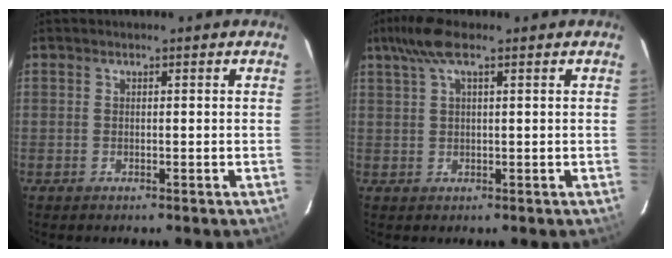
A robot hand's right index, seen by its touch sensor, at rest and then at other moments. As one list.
[{"total": 5.2, "force": [3.4, 0.6, 3.8], "torque": [-0.076, 0.014, 0.067]}]